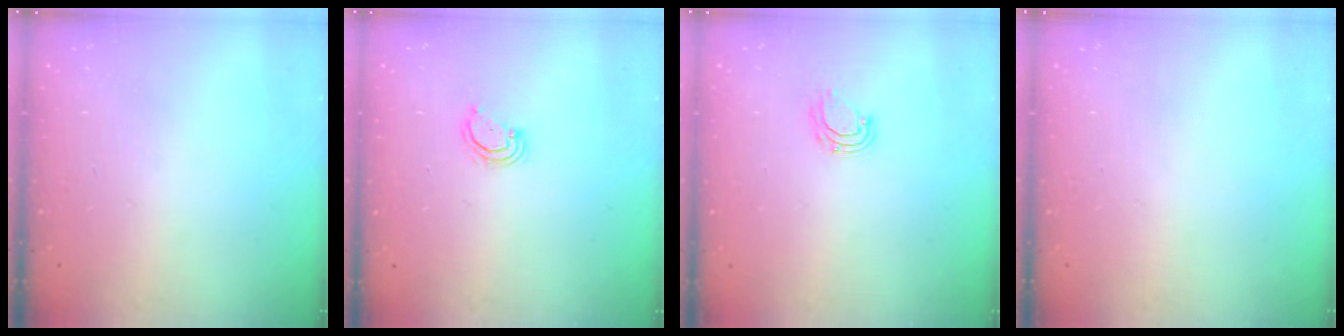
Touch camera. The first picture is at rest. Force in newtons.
{"total": 2.9, "press": 2.9, "slide": 0.2}
{"total": 6.2, "press": 6.1, "slide": 0.5}
{"total": 0.0}